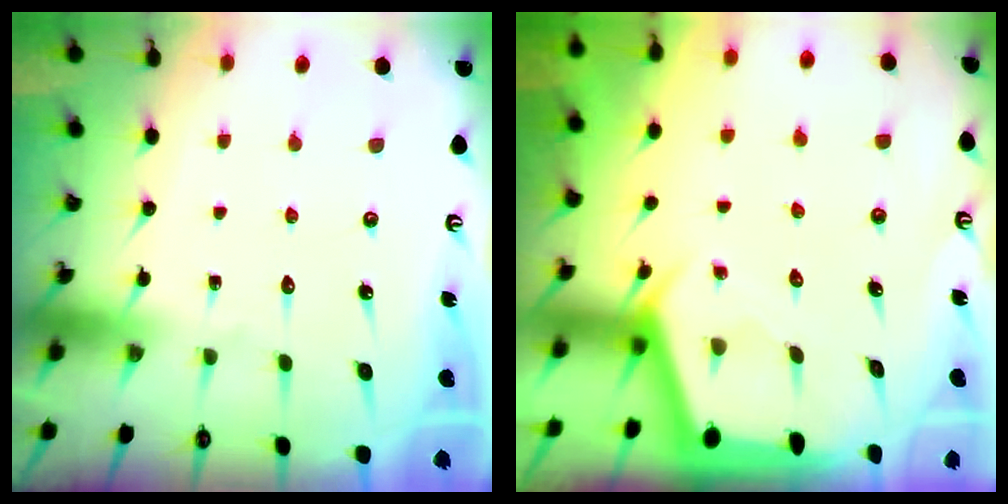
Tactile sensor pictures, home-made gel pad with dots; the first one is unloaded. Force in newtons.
{"total": 2.2, "press": 2.2, "slide": 0.3}